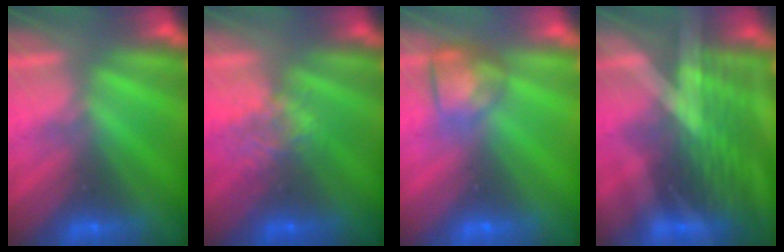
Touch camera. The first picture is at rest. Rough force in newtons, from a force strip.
{"total": 4.2}
{"total": 2.9}
{"total": 3.0}